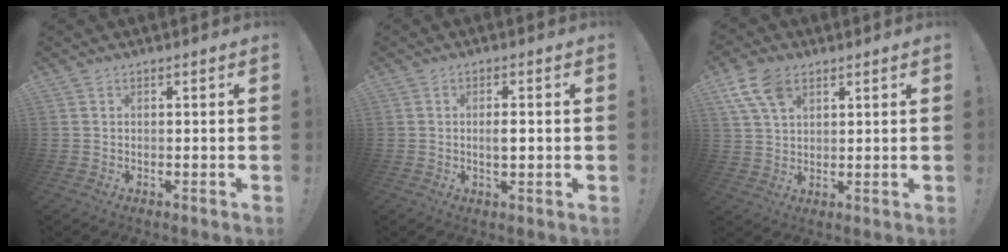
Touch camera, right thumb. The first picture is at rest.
{"total": 2.8, "force": [0.0, 0.8, 2.7], "torque": [-0.033, -0.005, -0.004]}
{"total": 9.0, "force": [4.8, 5.2, 5.6], "torque": [-0.105, -0.005, 0.096]}